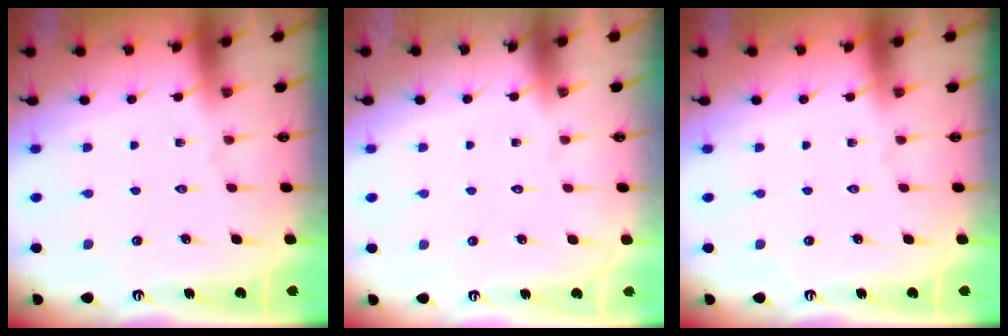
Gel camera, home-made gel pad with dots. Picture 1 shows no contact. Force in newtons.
{"total": 1.6, "press": 1.6, "slide": 0.1}
{"total": 0.0}